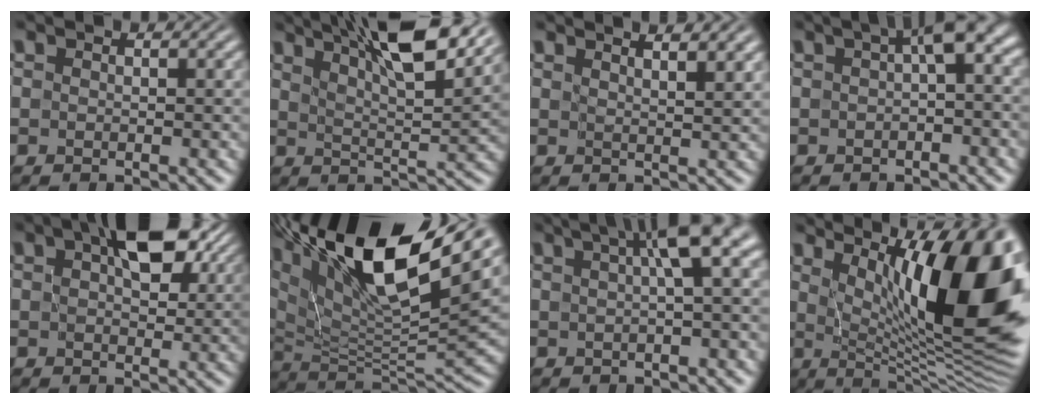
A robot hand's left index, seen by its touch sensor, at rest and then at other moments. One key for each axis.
{"total": 10.5, "fx": 7.1, "fy": 2.3, "fz": 7.4, "tx": -0.099, "ty": 0.022, "tz": 0.092}
{"total": 3.1, "fx": 2.5, "fy": 0.6, "fz": 1.8, "tx": -0.008, "ty": 0.012, "tz": 0.024}
{"total": 4.5, "fx": 0.9, "fy": 1.4, "fz": 4.2, "tx": -0.047, "ty": 0.023, "tz": 0.005}
{"total": 7.3, "fx": 2.7, "fy": 3.9, "fz": 5.6, "tx": -0.089, "ty": 0.012, "tz": 0.034}
{"total": 17.2, "fx": 9.2, "fy": 5.2, "fz": 13.6, "tx": -0.277, "ty": 0.031, "tz": 0.168}
{"total": 6.1, "fx": 1.9, "fy": 1.2, "fz": 5.7, "tx": -0.066, "ty": 0.027, "tz": 0.022}
{"total": 16.2, "fx": 4.3, "fy": 5.0, "fz": 14.8, "tx": -0.173, "ty": 0.009, "tz": 0.070}